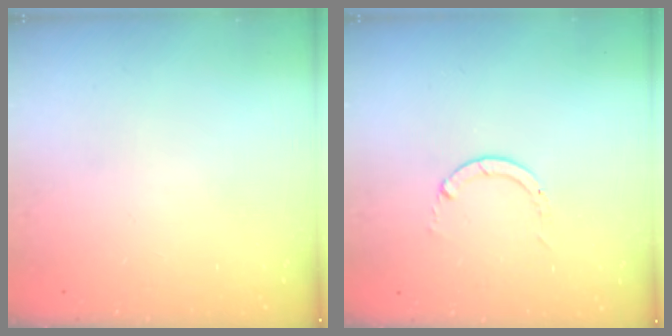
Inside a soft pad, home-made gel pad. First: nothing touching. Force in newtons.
{"total": 0.6, "press": 0.5, "slide": 0.1}